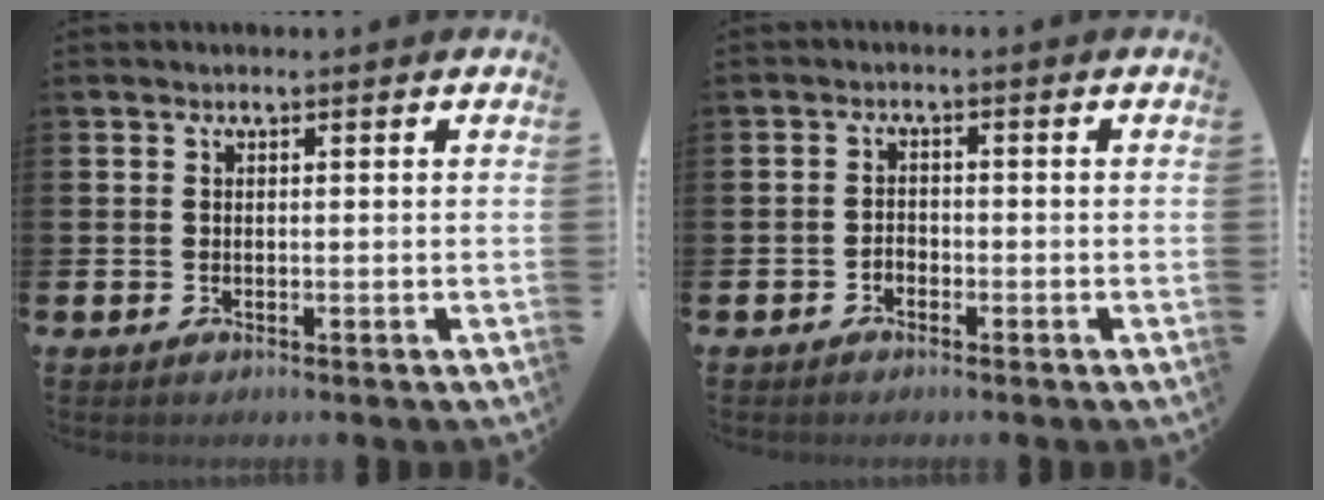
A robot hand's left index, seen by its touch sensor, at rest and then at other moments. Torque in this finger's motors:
{"motor_torque": [0.02, -0.15, -0.07, -0.01]}